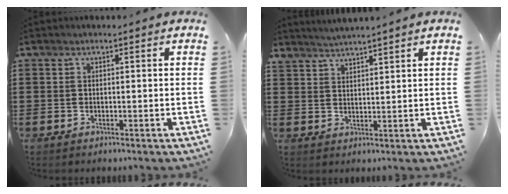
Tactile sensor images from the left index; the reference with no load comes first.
{"total": 2.4, "force": [2.3, -0.7, -0.3], "torque": [-0.001, -0.009, 0.044]}